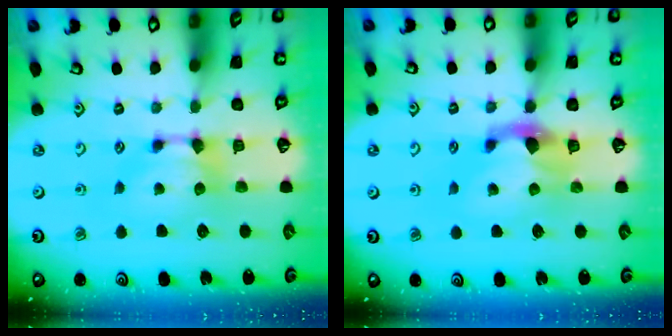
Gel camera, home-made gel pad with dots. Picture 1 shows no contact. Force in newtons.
{"total": 1.9, "press": 1.3, "slide": 1.4}